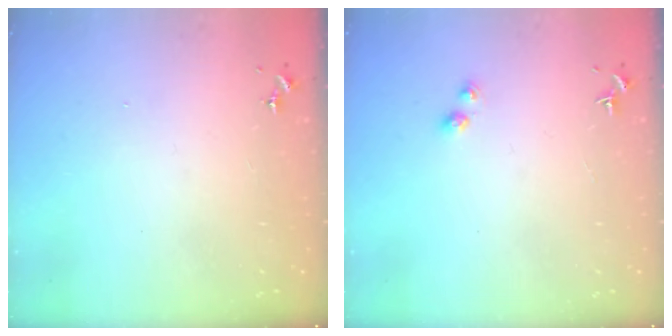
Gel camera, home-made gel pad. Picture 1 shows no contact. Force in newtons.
{"total": 2.7, "press": 2.7, "slide": 0.3}